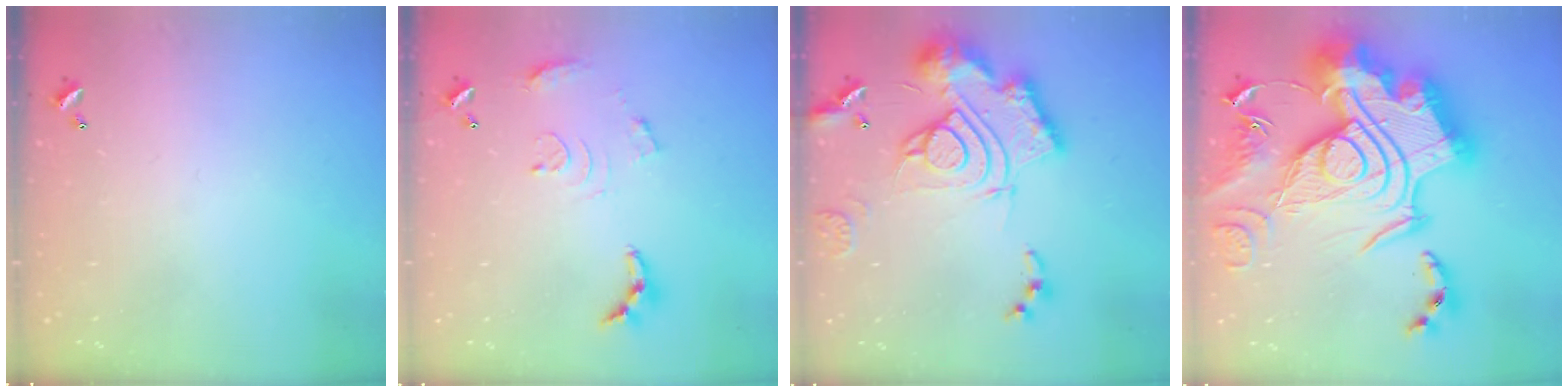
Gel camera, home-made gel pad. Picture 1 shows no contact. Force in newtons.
{"total": 10.6, "press": 10.6, "slide": 0.8}
{"total": 23.3, "press": 23.1, "slide": 2.3}
{"total": 0.7, "press": 0.7, "slide": 0.1}